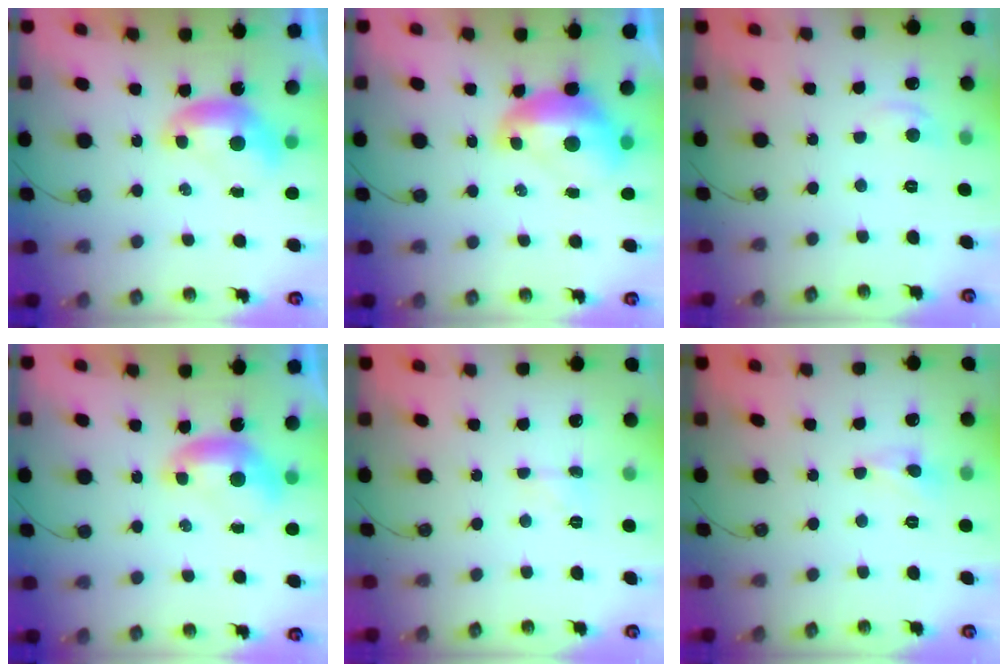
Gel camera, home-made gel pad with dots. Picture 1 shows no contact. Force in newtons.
{"total": 2.4, "press": 2.3, "slide": 0.7}
{"total": 1.6, "press": 1.4, "slide": 0.7}
{"total": 0.0}
{"total": 1.4, "press": 1.3, "slide": 0.3}
{"total": 2.5, "press": 2.4, "slide": 0.8}